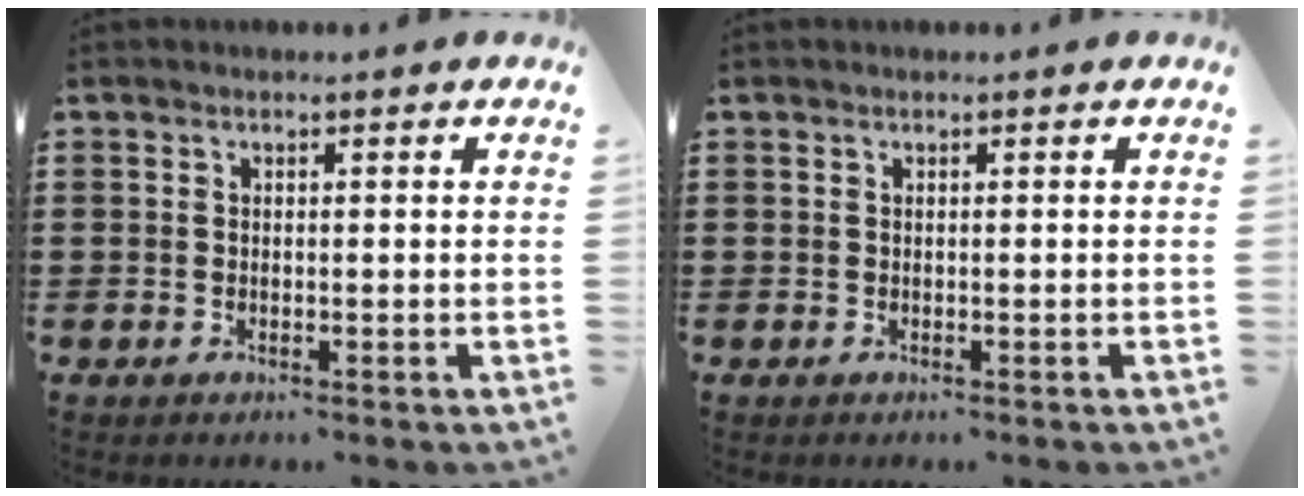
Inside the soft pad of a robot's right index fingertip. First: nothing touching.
{"total": 0.0}